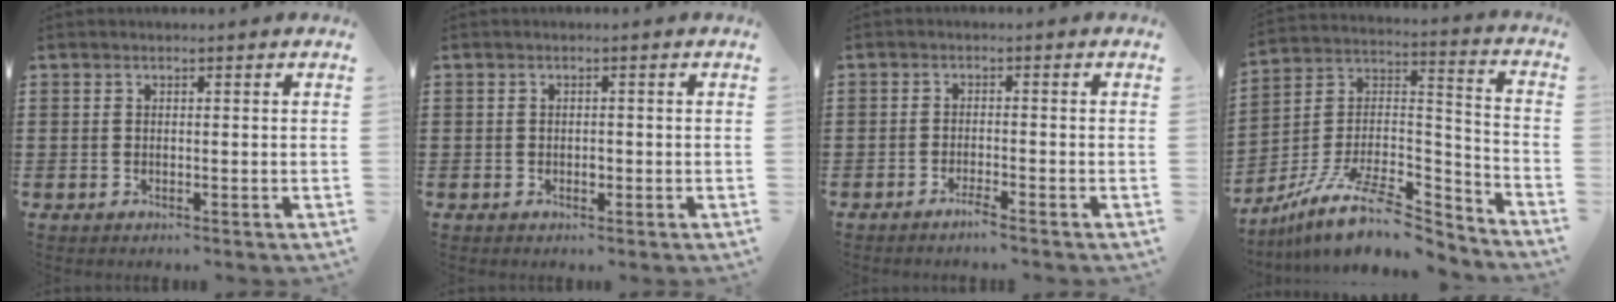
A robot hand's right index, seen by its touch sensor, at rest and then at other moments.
{"total": 1.0, "force": [-0.3, 0.6, 0.7], "torque": [-0.016, 0.001, -0.005]}
{"total": 1.9, "force": [-1.6, -0.1, 1.0], "torque": [-0.017, -0.004, -0.029]}
{"total": 12.8, "force": [-9.4, 4.3, 7.6], "torque": [-0.139, 0.024, -0.173]}